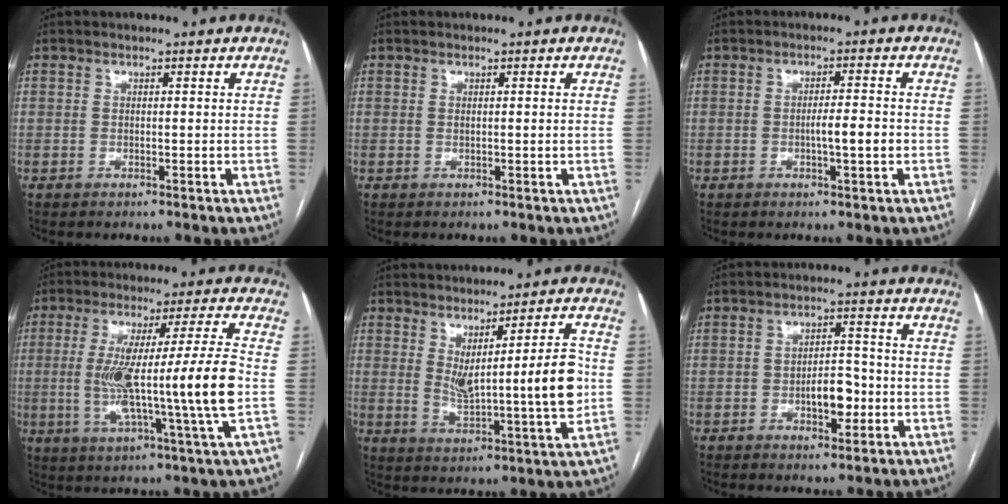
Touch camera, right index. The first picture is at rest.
{"total": 0.5, "force": [0.1, -0.1, 0.5], "torque": [-0.011, -0.002, 0.003]}
{"total": 3.8, "force": [-0.8, 0.2, 3.7], "torque": [-0.061, -0.001, -0.012]}
{"total": 16.3, "force": [-1.4, -1.1, 16.2], "torque": [-0.290, -0.003, -0.030]}
{"total": 10.5, "force": [1.3, 0.6, 10.5], "torque": [-0.158, -0.007, 0.026]}
{"total": 5.4, "force": [-1.6, 2.4, 4.5], "torque": [-0.069, 0.009, -0.020]}